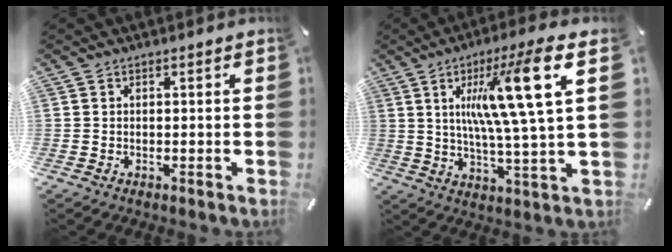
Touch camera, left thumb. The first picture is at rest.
{"total": 18.2, "force": [6.0, 1.9, 17.1], "torque": [-0.307, -0.016, 0.071]}